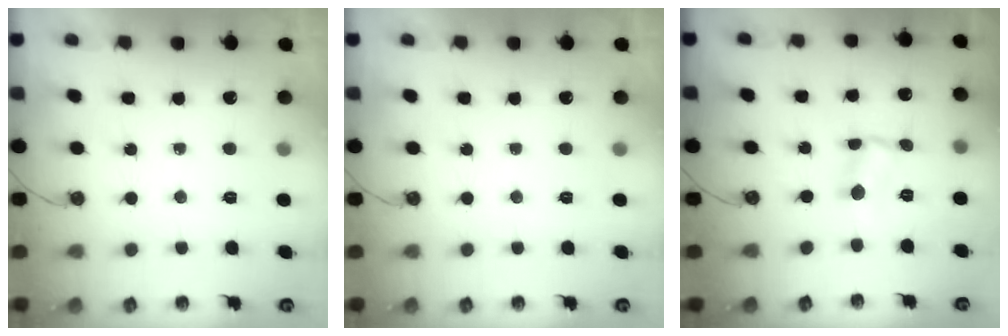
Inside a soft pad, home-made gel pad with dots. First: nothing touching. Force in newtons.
{"total": 0.0}
{"total": 1.1, "press": 1.0, "slide": 0.2}